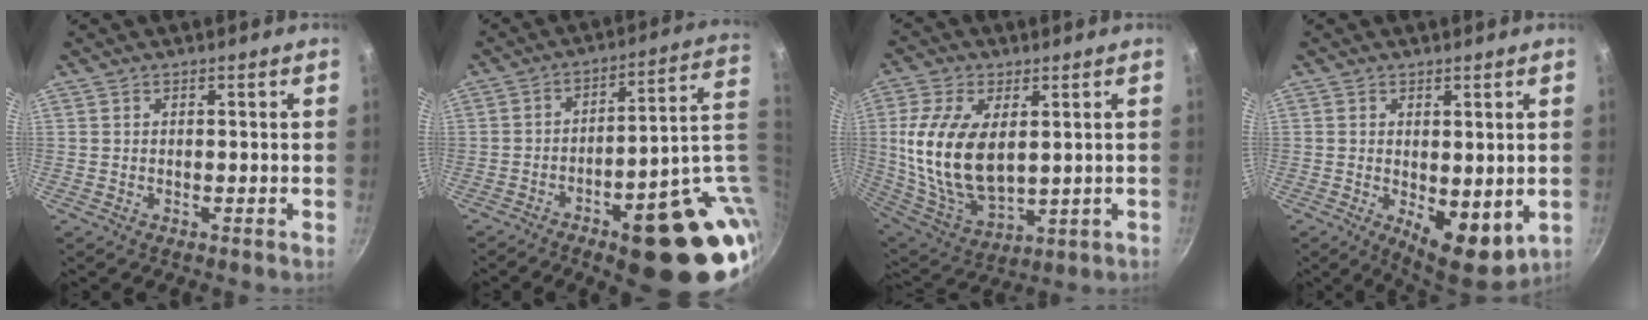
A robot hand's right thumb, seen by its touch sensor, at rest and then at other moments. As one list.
[{"total": 23.4, "force": [-4.2, 8.4, 21.5], "torque": [-0.222, 0.014, -0.041]}, {"total": 18.1, "force": [2.5, 10.1, 14.8], "torque": [-0.286, -0.021, 0.064]}, {"total": 9.0, "force": [-1.0, 4.4, 7.8], "torque": [-0.093, -0.016, -0.002]}]